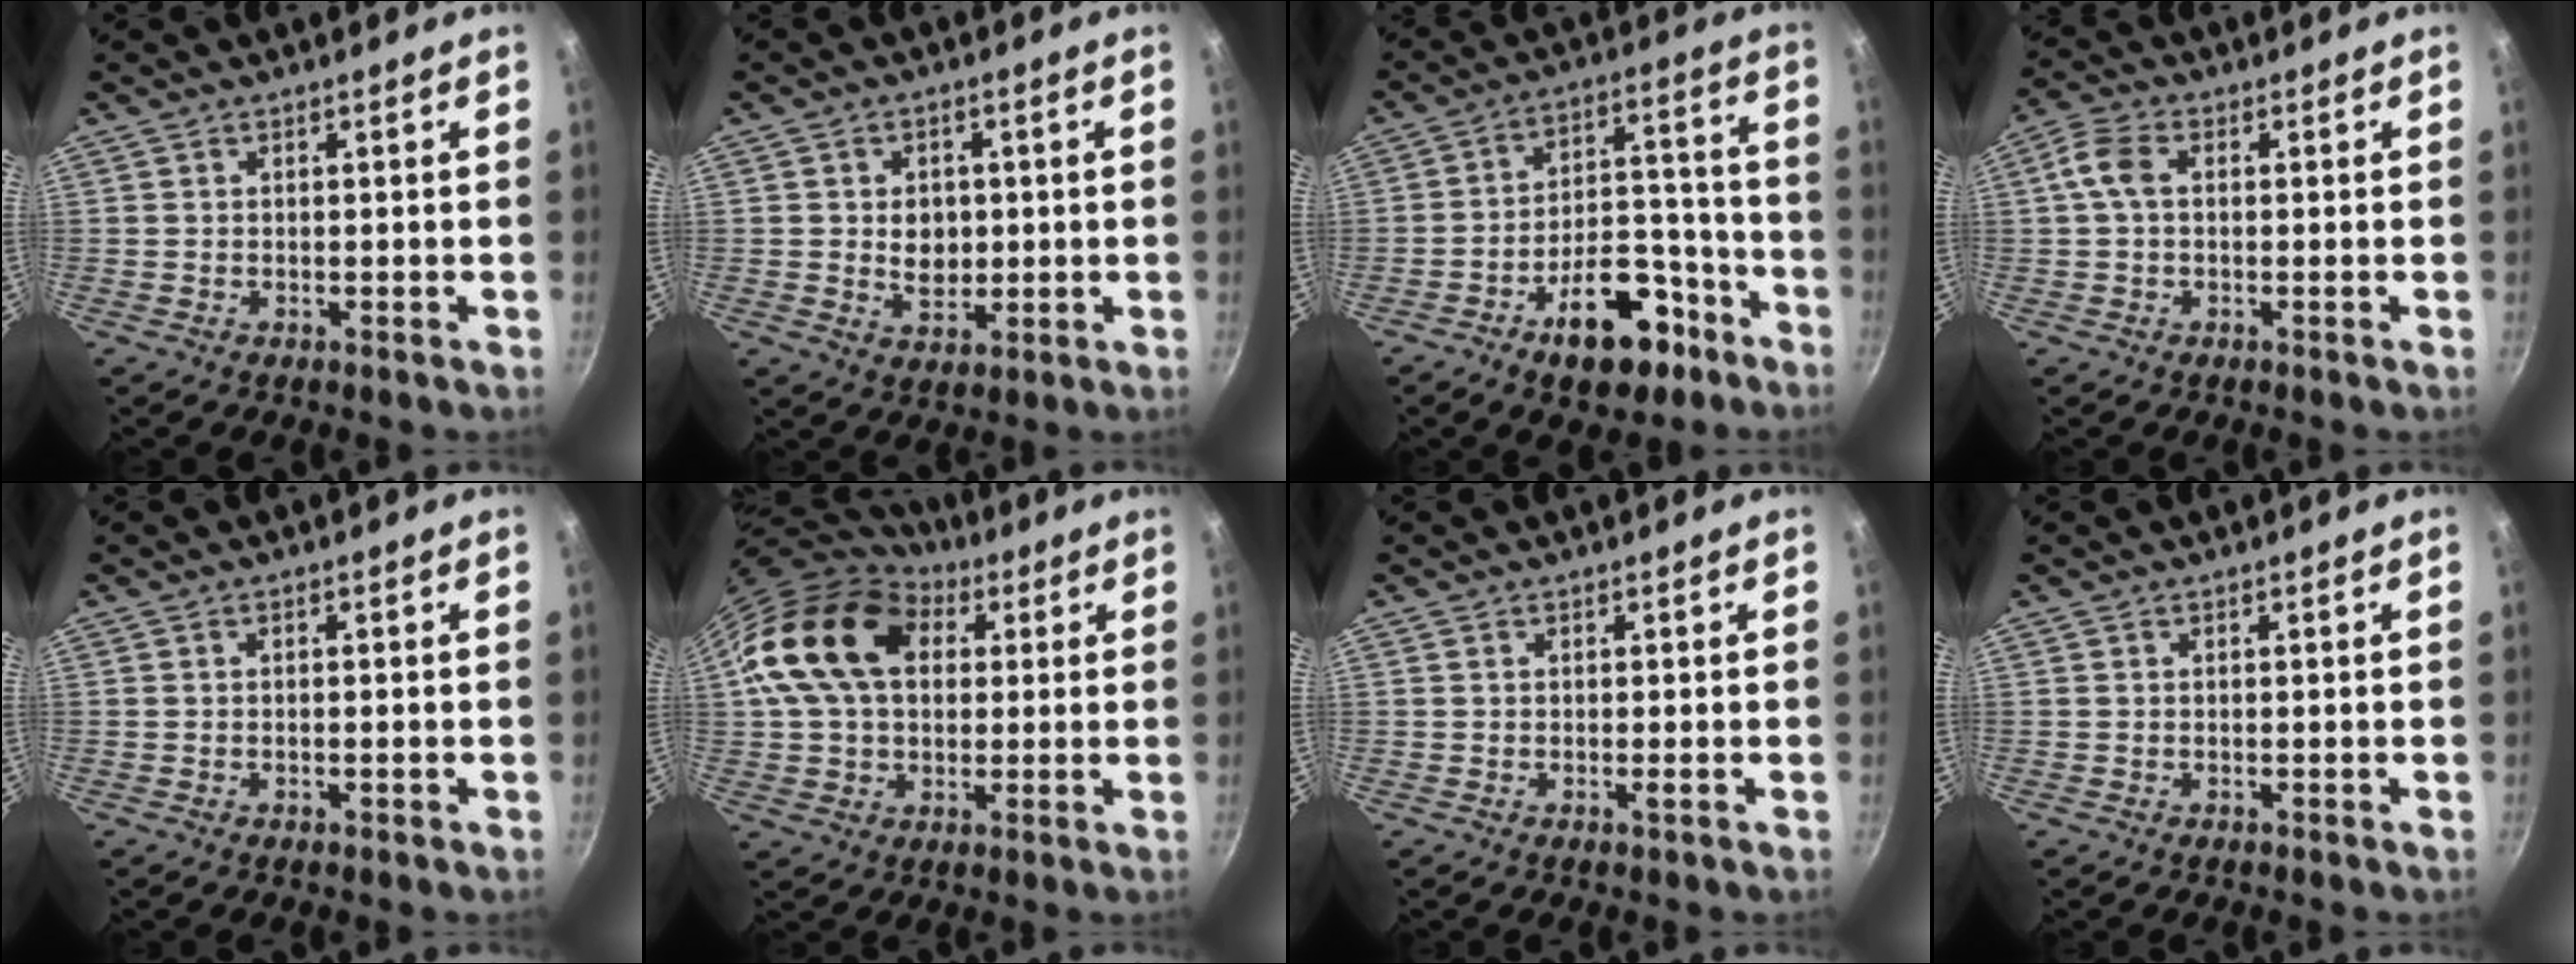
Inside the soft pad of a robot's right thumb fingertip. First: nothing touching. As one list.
[{"total": 5.9, "force": [0.3, 4.7, 3.6], "torque": [-0.034, -0.007, 0.009]}, {"total": 15.6, "force": [-8.8, 8.4, 9.8], "torque": [-0.108, 0.080, -0.119]}, {"total": 4.9, "force": [0.4, 3.1, 3.8], "torque": [-0.086, 0.015, 0.000]}, {"total": 0.8, "force": [-0.3, 0.2, 0.7], "torque": [-0.013, 0.002, -0.005]}, {"total": 19.3, "force": [5.1, 13.7, 12.7], "torque": [-0.208, 0.018, 0.079]}, {"total": 0.7, "force": [-0.1, 0.1, 0.7], "torque": [-0.016, -0.002, -0.002]}, {"total": 0.0}]